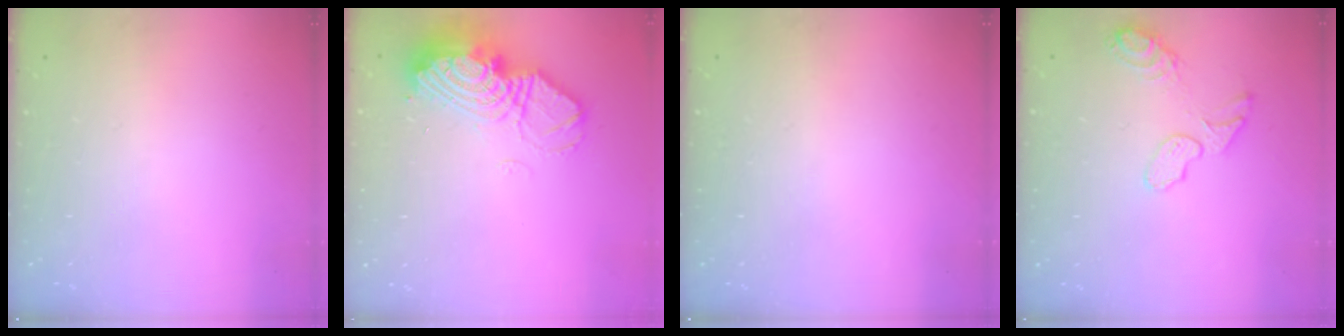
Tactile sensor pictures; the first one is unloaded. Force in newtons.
{"total": 17.5, "press": 17.4, "slide": 2.0}
{"total": 3.6, "press": 1.4, "slide": 3.3}
{"total": 9.2, "press": 9.1, "slide": 1.4}